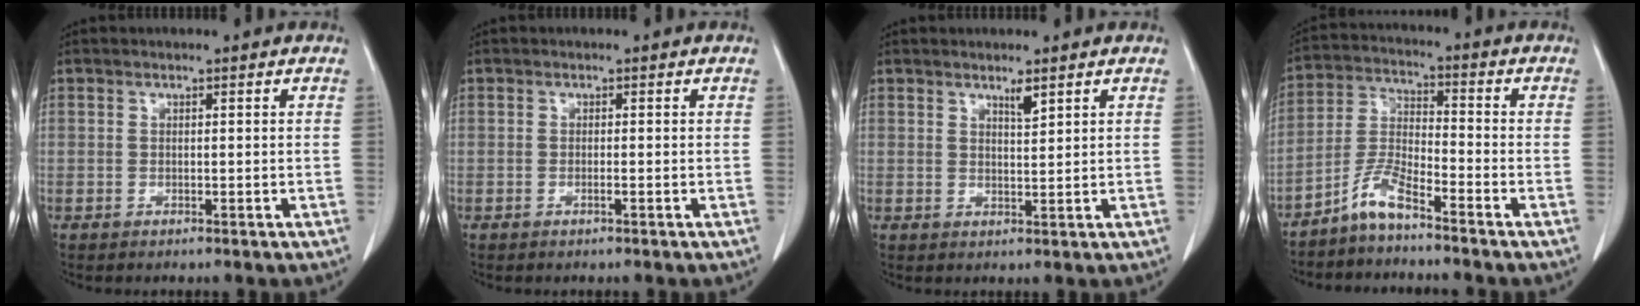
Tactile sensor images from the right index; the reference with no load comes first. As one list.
[{"total": 0.6, "force": [-0.3, -0.1, 0.5], "torque": [-0.011, 0.000, -0.005]}, {"total": 1.9, "force": [1.4, 0.1, 1.2], "torque": [-0.025, -0.005, 0.028]}, {"total": 6.0, "force": [-4.8, 0.6, 3.5], "torque": [-0.084, -0.010, -0.102]}]